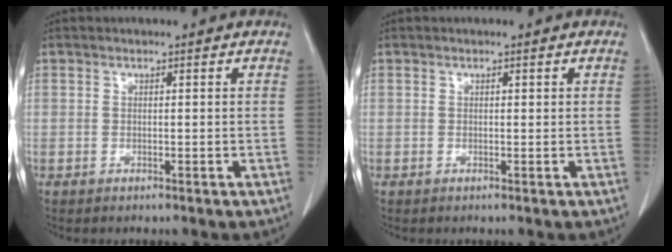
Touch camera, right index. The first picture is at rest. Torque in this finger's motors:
{"motor_torque": [-0.06, 0.07, 0.03, -0.01]}